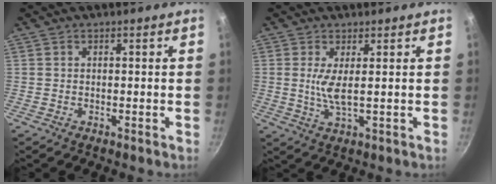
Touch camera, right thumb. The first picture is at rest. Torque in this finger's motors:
{"motor_torque": [-0.28, -0.13, 0.36, 0.62, 0.20]}